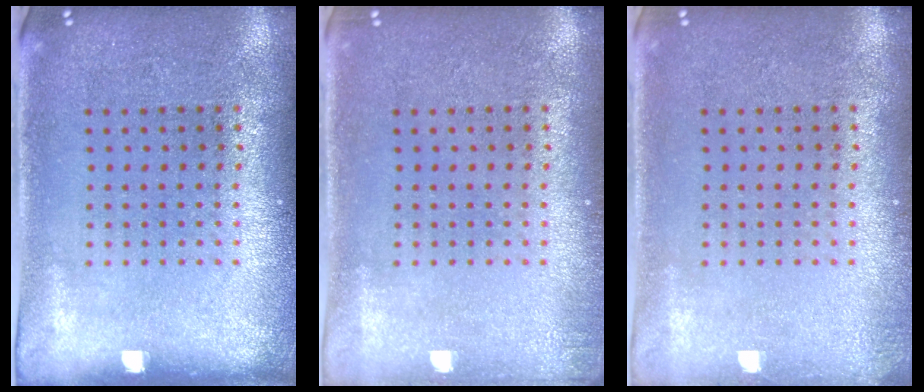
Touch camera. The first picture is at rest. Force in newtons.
{"total": 0.9, "press": 0.8, "slide": 0.3}
{"total": 0.7, "press": 0.7, "slide": 0.2}